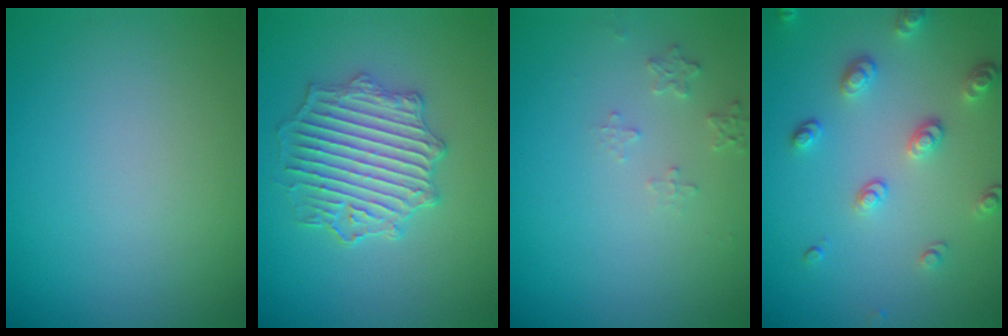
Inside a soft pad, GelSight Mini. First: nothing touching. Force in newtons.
{"total": 4.8, "press": 4.5, "slide": 1.7}
{"total": 1.3, "press": 1.3, "slide": 0.2}
{"total": 2.9, "press": 2.6, "slide": 1.3}